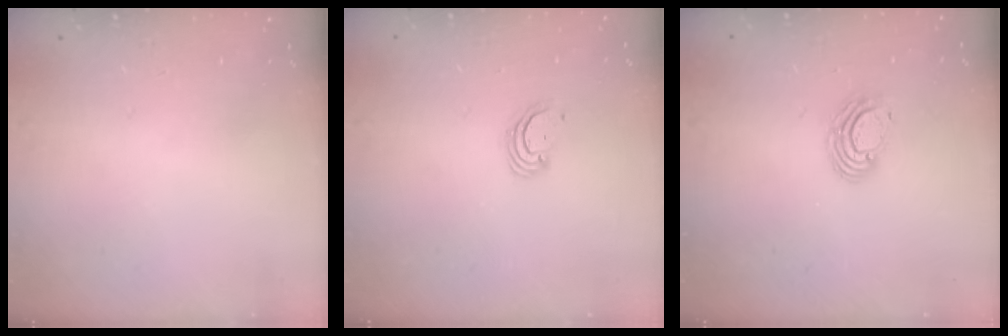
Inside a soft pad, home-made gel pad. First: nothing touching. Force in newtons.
{"total": 2.4, "press": 2.4, "slide": 0.2}
{"total": 5.3, "press": 5.3, "slide": 0.4}